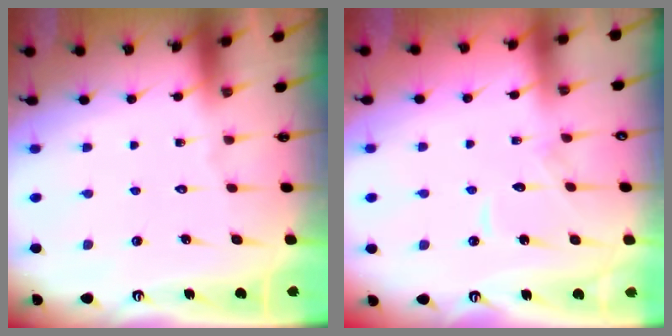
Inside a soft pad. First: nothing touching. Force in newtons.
{"total": 7.4, "press": 7.4, "slide": 0.6}